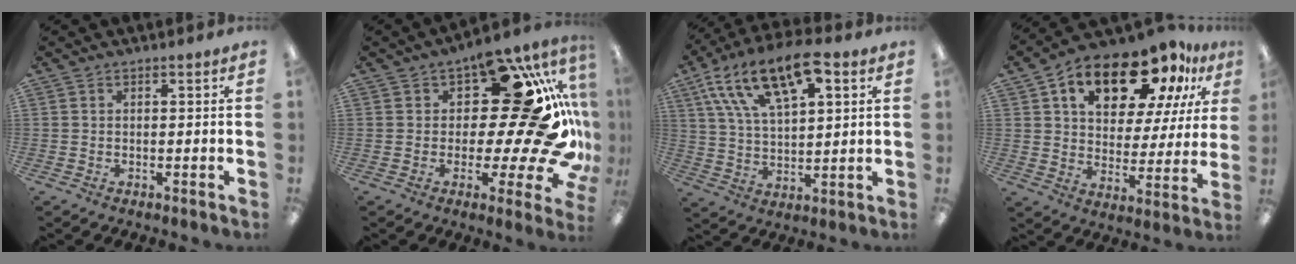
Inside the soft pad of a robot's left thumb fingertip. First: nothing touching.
{"total": 26.6, "force": [5.1, 10.6, 23.9], "torque": [-0.318, -0.060, 0.091]}
{"total": 17.3, "force": [10.2, 7.4, 11.9], "torque": [-0.224, -0.033, 0.175]}
{"total": 19.6, "force": [12.3, 9.9, 11.6], "torque": [-0.183, -0.060, 0.207]}